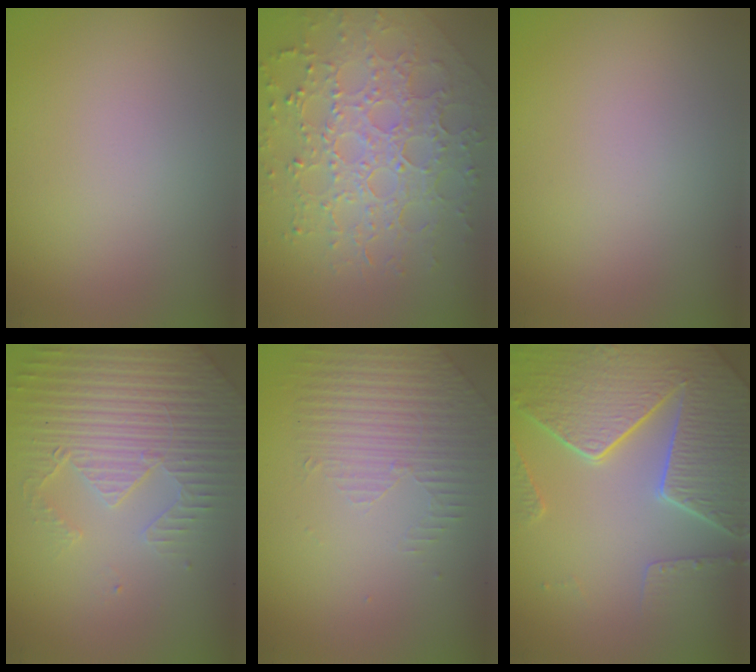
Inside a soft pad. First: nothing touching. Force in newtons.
{"total": 7.2, "press": 5.1, "slide": 5.1}
{"total": 0.0}
{"total": 4.7, "press": 4.4, "slide": 1.4}
{"total": 1.7, "press": 1.3, "slide": 1.1}
{"total": 8.1, "press": 5.9, "slide": 5.5}